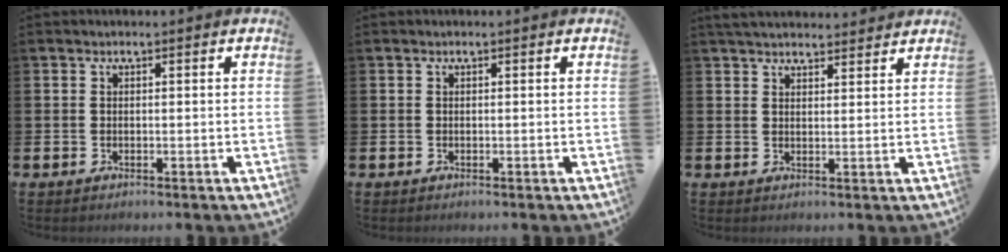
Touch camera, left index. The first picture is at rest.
{"total": 0.0}
{"total": 3.6, "force": [3.5, 0.7, 0.5], "torque": [-0.013, -0.014, 0.065]}